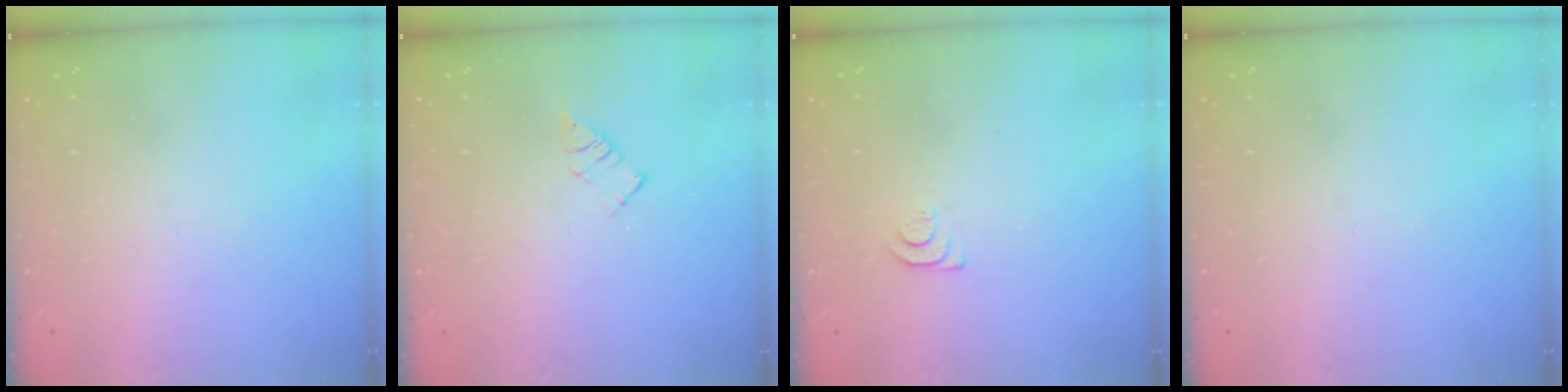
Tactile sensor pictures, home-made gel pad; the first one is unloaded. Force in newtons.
{"total": 3.1, "press": 3.1, "slide": 0.2}
{"total": 7.4, "press": 7.4, "slide": 0.5}
{"total": 0.0}